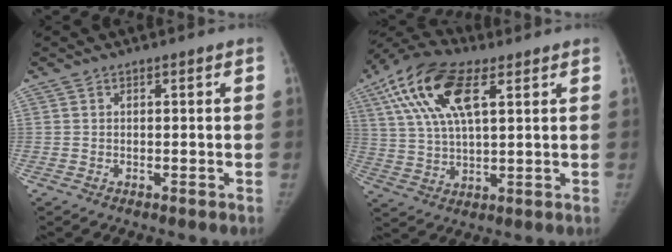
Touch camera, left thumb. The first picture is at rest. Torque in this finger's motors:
{"motor_torque": [0.44, 0.42, 1.83, -0.93, 0.26]}